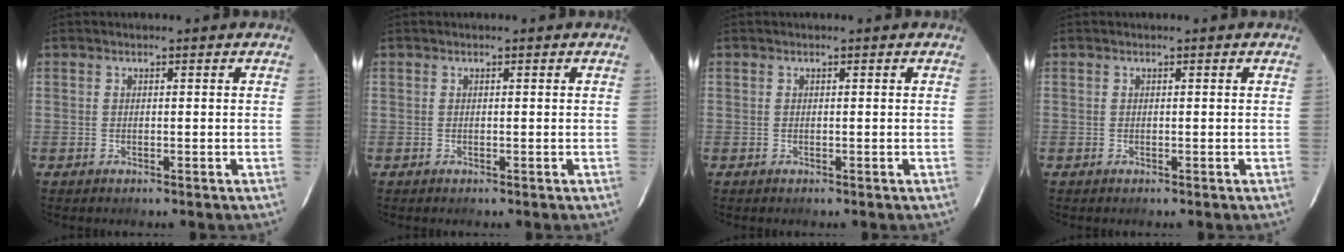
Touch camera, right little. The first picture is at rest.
{"total": 0.0}
{"total": 0.0}
{"total": 0.0}